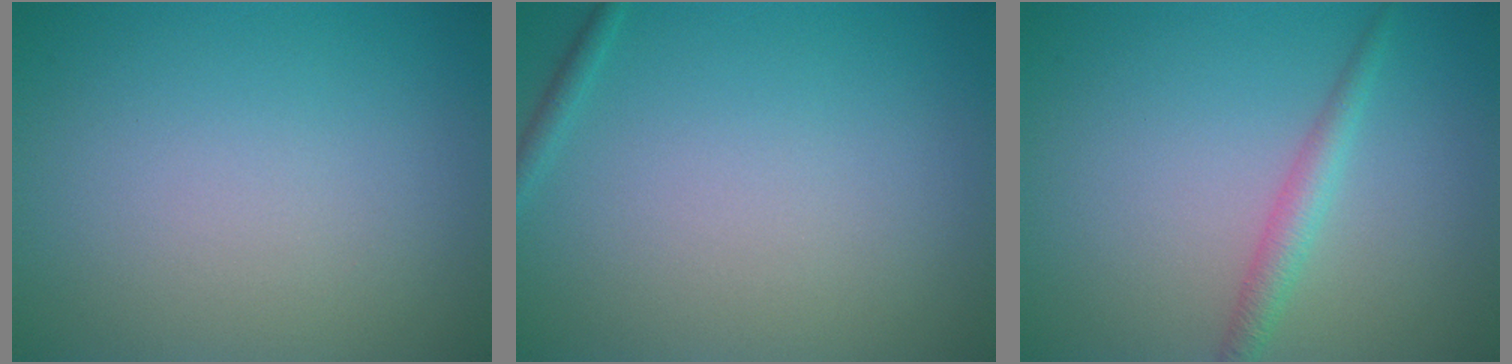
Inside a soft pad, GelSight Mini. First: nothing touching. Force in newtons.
{"total": 0.8, "press": 0.8, "slide": 0.0}
{"total": 1.9, "press": 1.9, "slide": 0.1}